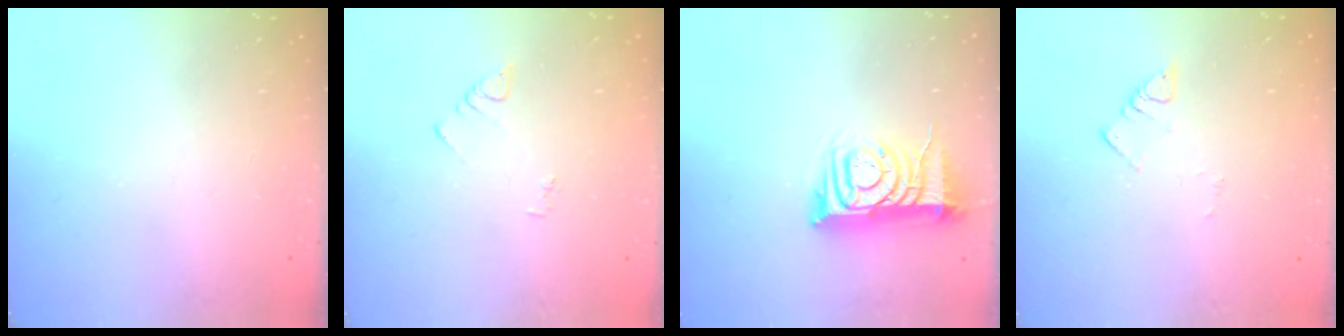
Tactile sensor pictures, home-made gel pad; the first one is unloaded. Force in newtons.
{"total": 3.3, "press": 3.2, "slide": 0.4}
{"total": 10.7, "press": 10.7, "slide": 0.7}
{"total": 2.6, "press": 2.6, "slide": 0.3}